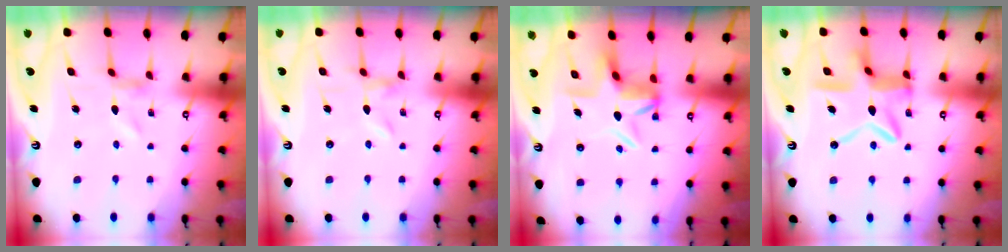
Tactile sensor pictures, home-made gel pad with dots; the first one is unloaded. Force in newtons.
{"total": 0.0}
{"total": 7.0, "press": 6.9, "slide": 0.7}
{"total": 16.1, "press": 16.1, "slide": 1.5}